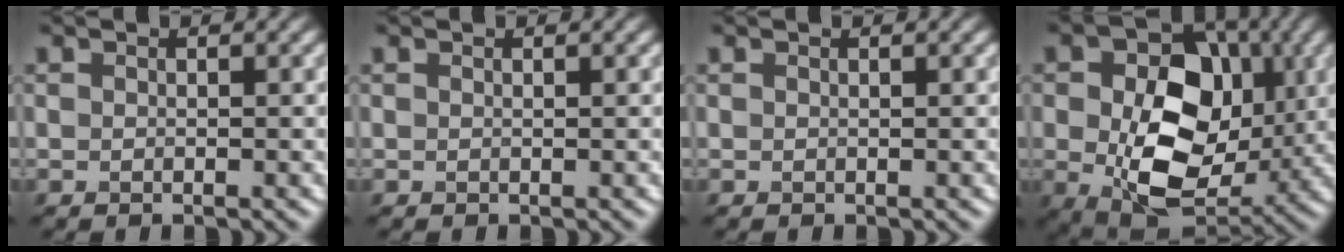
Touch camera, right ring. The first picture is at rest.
{"total": 0.0}
{"total": 0.0}
{"total": 12.2, "force": [0.0, 8.5, 8.8], "torque": [-0.150, -0.017, 0.007]}